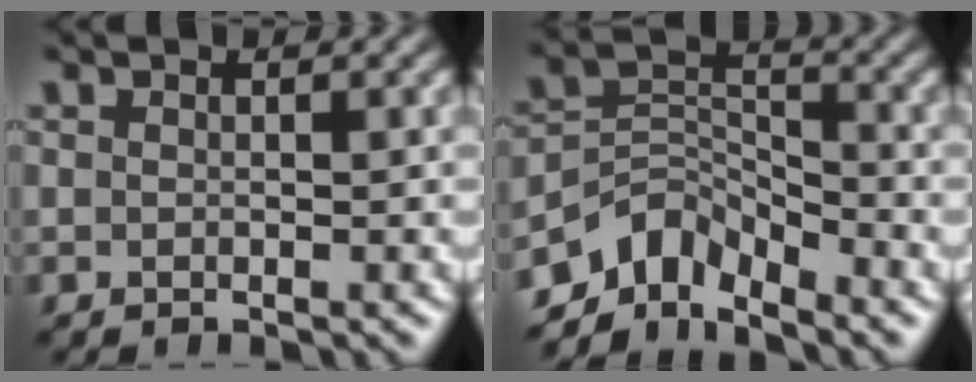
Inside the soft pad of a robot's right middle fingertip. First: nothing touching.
{"total": 5.2, "force": [-4.1, 2.5, 2.0], "torque": [-0.030, 0.001, -0.085]}